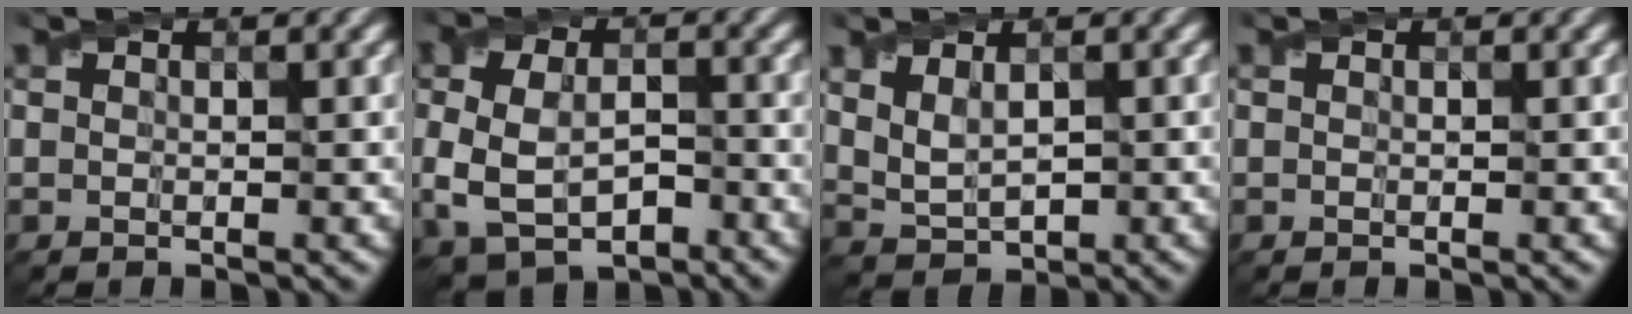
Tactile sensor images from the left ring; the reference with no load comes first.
{"total": 6.9, "force": [-1.8, 4.5, 4.9], "torque": [-0.103, -0.012, -0.024]}
{"total": 2.9, "force": [1.1, 1.7, 2.1], "torque": [-0.046, -0.004, 0.029]}
{"total": 0.0}